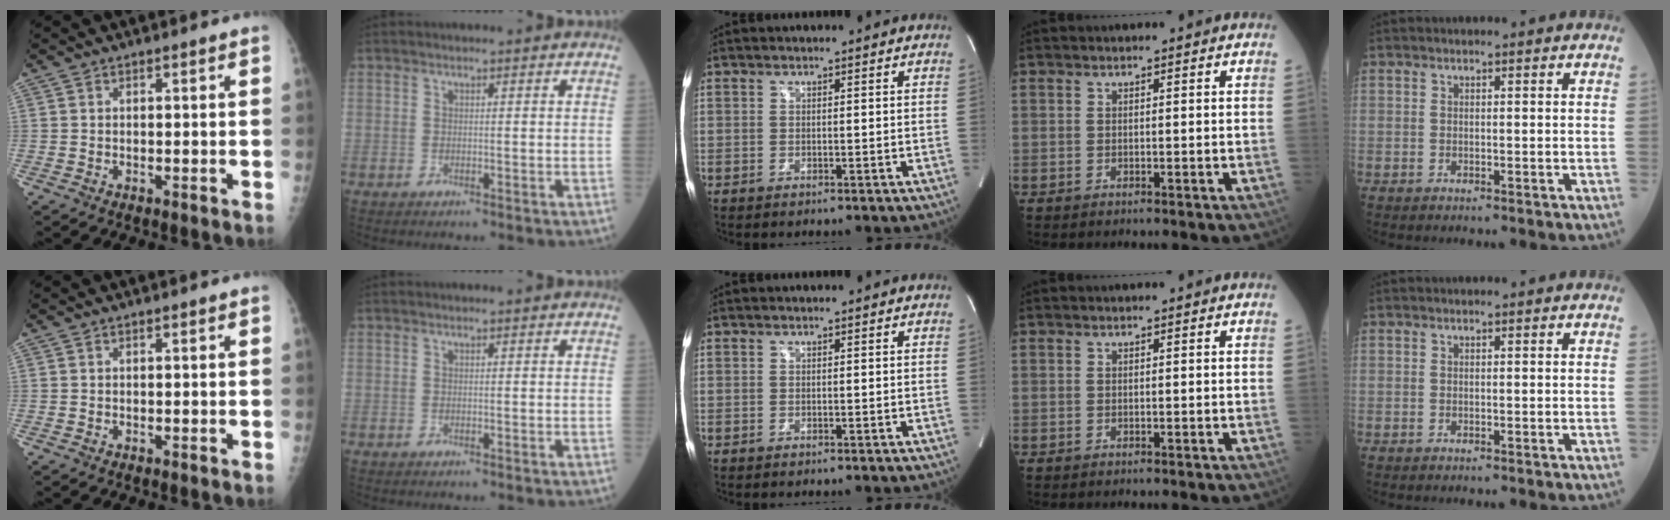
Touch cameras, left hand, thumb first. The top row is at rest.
{}